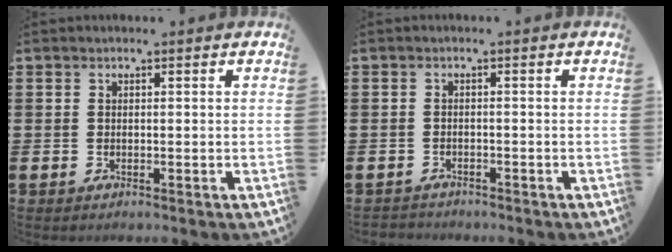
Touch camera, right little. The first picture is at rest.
{"total": 1.0, "force": [-0.9, 0.2, -0.2], "torque": [0.001, 0.002, -0.021]}